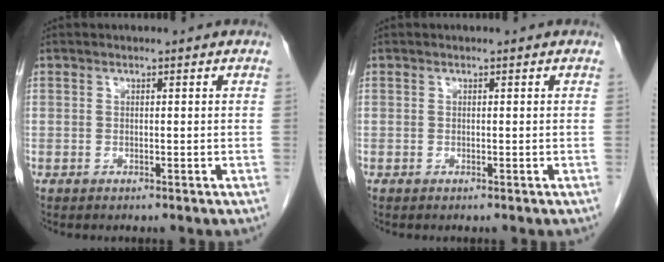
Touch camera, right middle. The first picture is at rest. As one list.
[{"total": 0.0}]